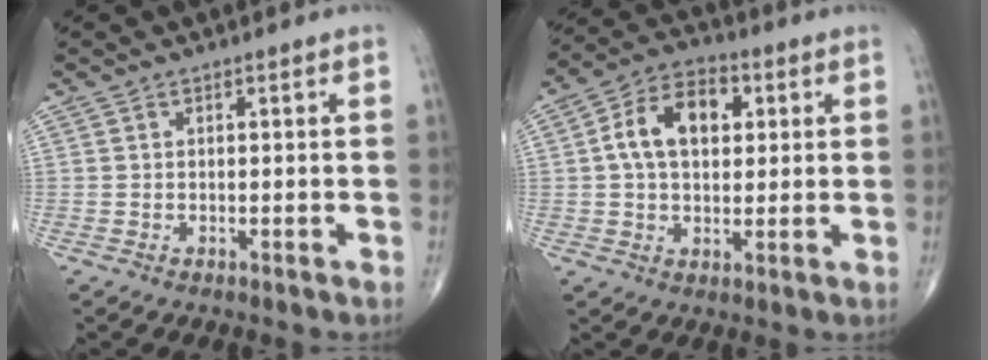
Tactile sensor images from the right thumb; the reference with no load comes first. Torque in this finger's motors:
{"motor_torque": [-0.48, 0.66, 0.99, 0.05, 0.08]}